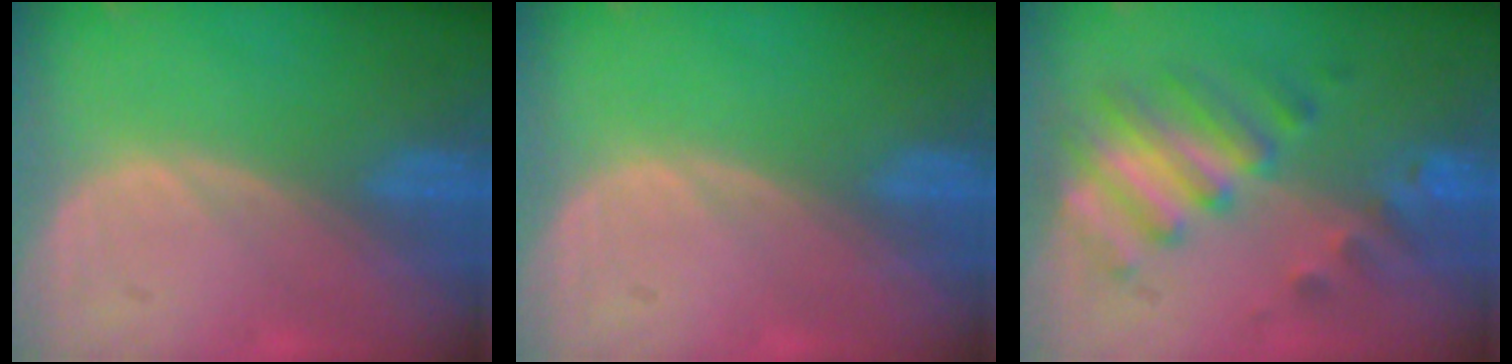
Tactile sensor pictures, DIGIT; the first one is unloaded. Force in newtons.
{"total": 0.0}
{"total": 7.2, "press": 7.2, "slide": 1.1}